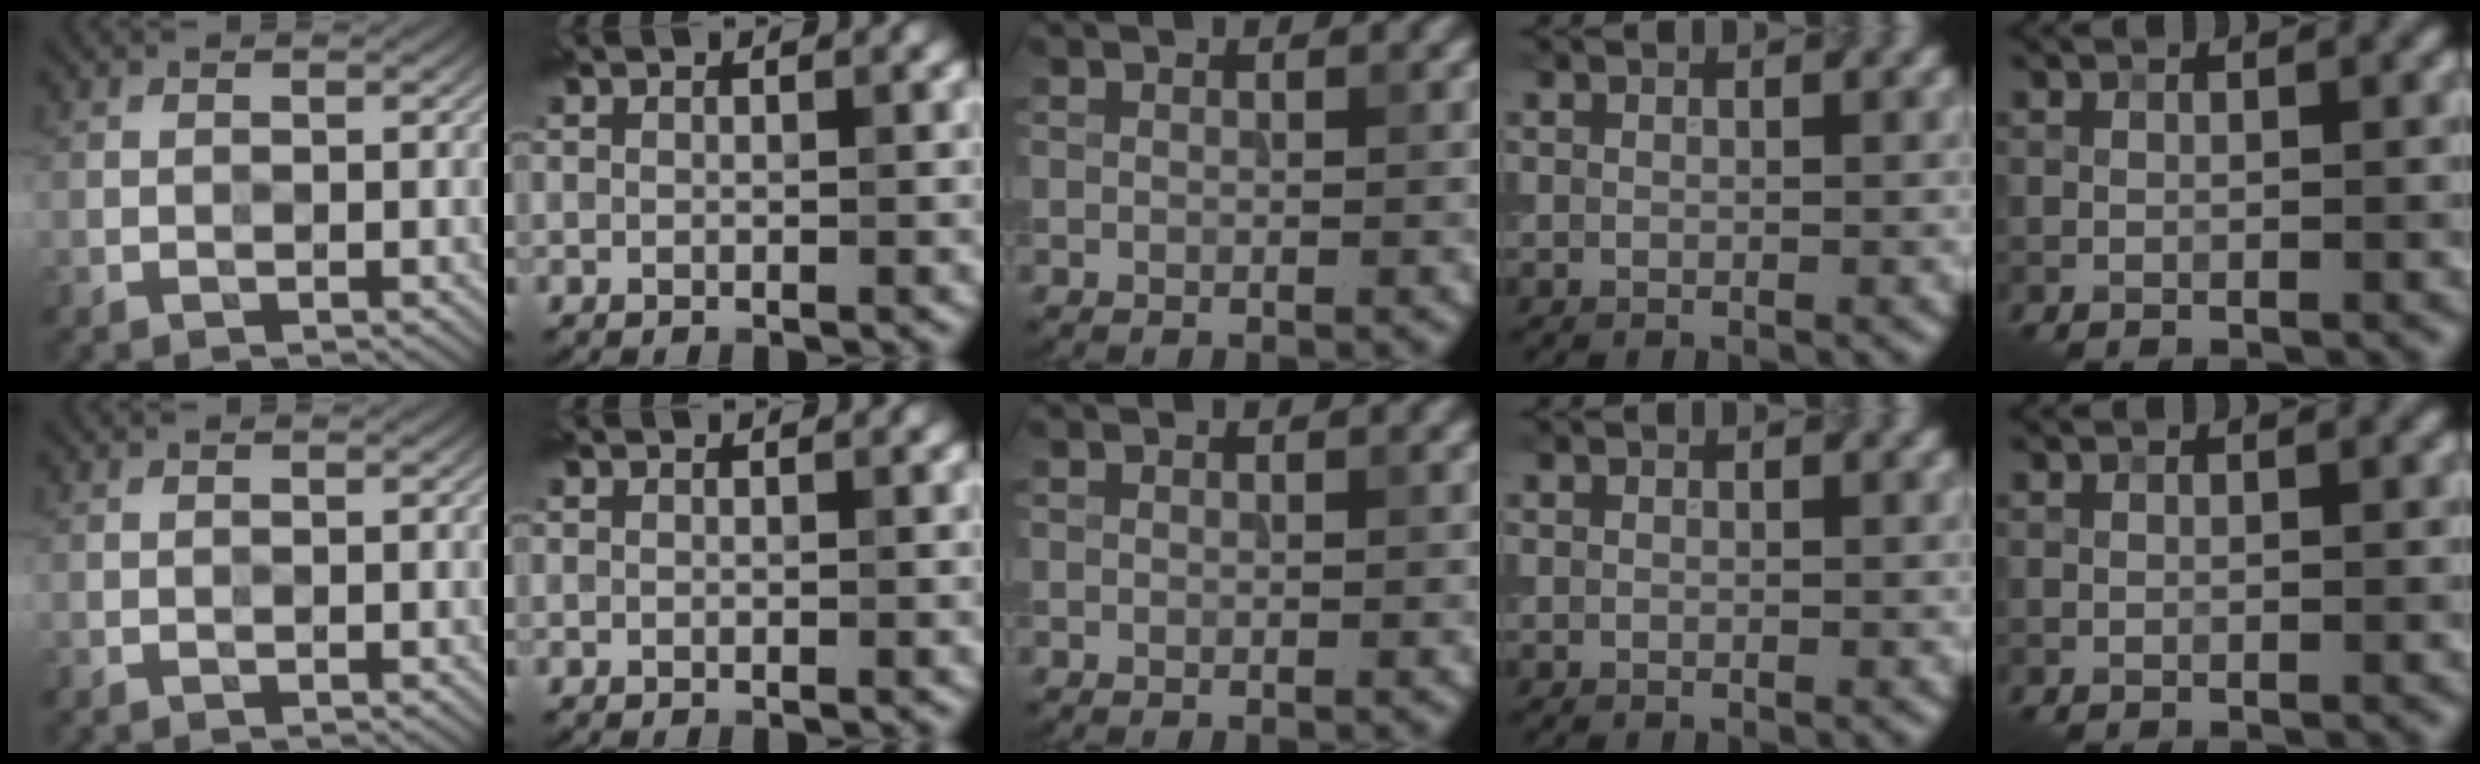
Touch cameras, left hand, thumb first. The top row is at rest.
{}